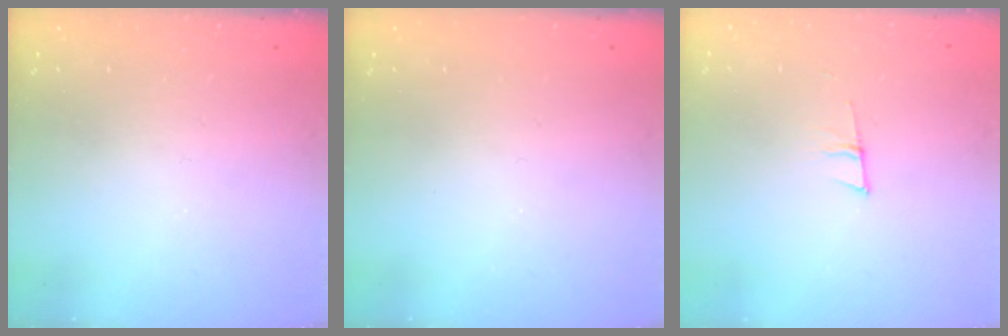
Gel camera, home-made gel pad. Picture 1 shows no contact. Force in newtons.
{"total": 0.0}
{"total": 5.6, "press": 5.0, "slide": 2.6}